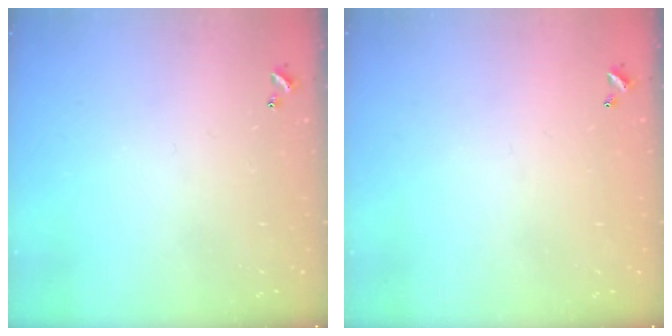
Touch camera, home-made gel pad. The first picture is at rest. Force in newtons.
{"total": 2.7, "press": 2.7, "slide": 0.1}